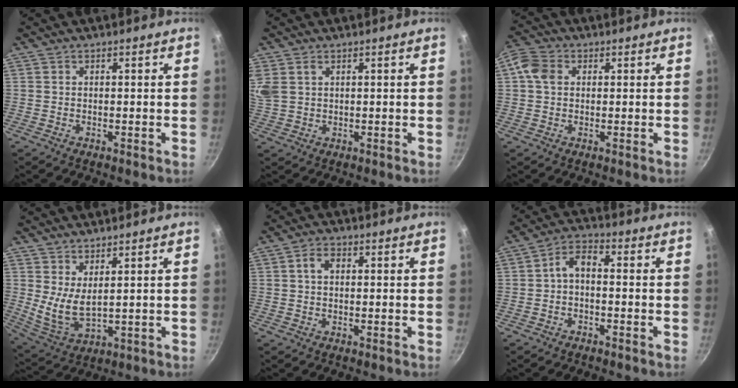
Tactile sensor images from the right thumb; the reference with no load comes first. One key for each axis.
{"total": 7.4, "fx": 2.9, "fy": 5.3, "fz": 4.3, "tx": -0.093, "ty": 0.009, "tz": 0.063}
{"total": 5.3, "fx": 0.9, "fy": 4.3, "fz": 3.0, "tx": -0.050, "ty": 0.007, "tz": 0.002}
{"total": 6.9, "fx": 2.7, "fy": 3.0, "fz": 5.5, "tx": -0.097, "ty": -0.039, "tz": 0.063}
{"total": 2.7, "fx": 0.4, "fy": 1.9, "fz": 1.9, "tx": -0.031, "ty": 0.007, "tz": 0.004}
{"total": 4.7, "fx": -1.0, "fy": 2.6, "fz": 3.8, "tx": -0.071, "ty": 0.031, "tz": -0.024}